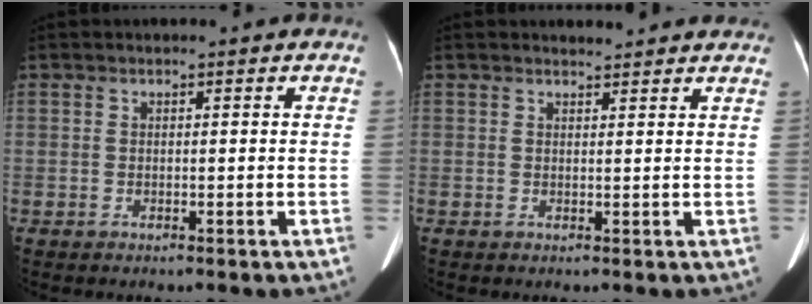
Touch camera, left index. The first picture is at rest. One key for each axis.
{"total": 2.7, "fx": 2.6, "fy": 0.6, "fz": 0.3, "tx": -0.009, "ty": 0.010, "tz": 0.029}